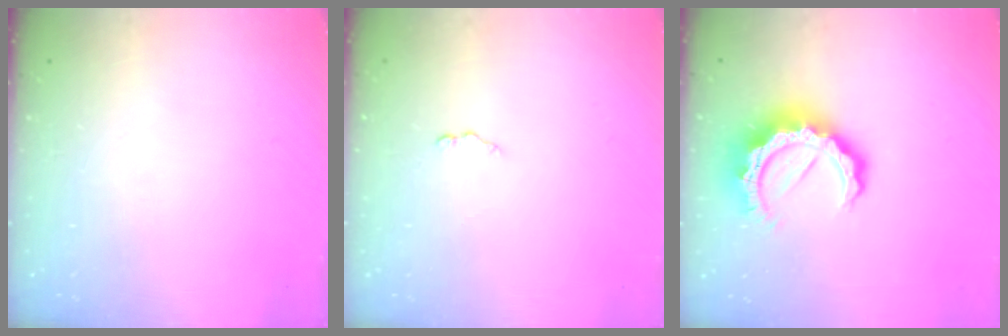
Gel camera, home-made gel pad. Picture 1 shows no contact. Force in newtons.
{"total": 3.1, "press": 3.1, "slide": 0.4}
{"total": 12.5, "press": 12.5, "slide": 1.2}